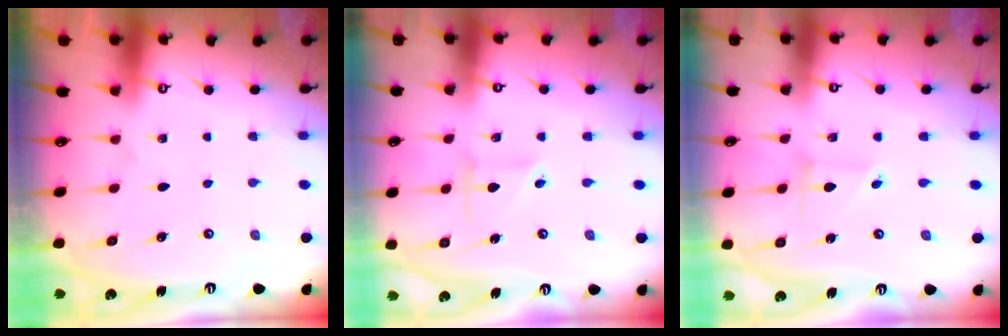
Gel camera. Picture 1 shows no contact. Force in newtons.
{"total": 2.6, "press": 2.6, "slide": 0.5}
{"total": 2.1, "press": 2.1, "slide": 0.2}